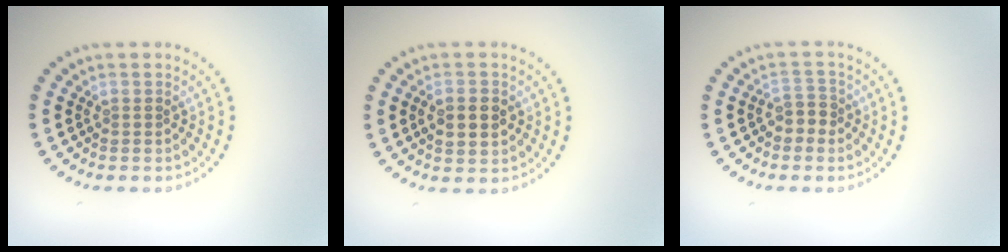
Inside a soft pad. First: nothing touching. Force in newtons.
{"total": 3.4, "press": 3.4, "slide": 0.1}
{"total": 1.9, "press": 1.7, "slide": 0.9}